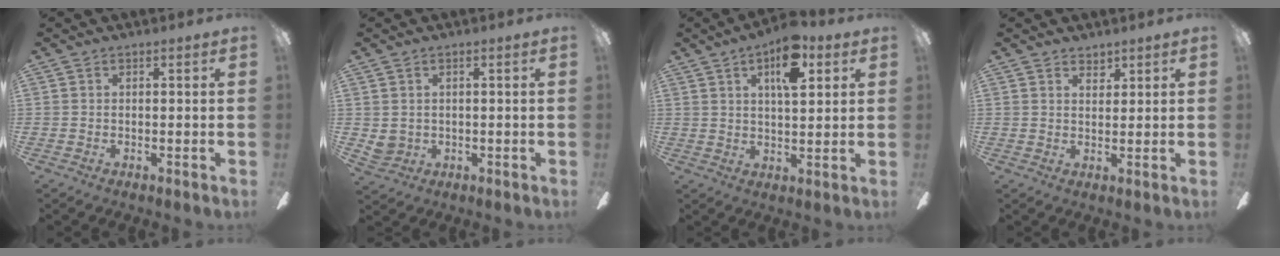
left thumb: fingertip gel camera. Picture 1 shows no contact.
{"total": 2.7, "force": [1.0, 2.4, 0.8], "torque": [-0.018, 0.002, 0.019]}
{"total": 10.7, "force": [5.4, 4.3, 8.1], "torque": [-0.117, -0.011, 0.088]}
{"total": 2.5, "force": [2.2, 1.1, 0.3], "torque": [-0.001, -0.010, 0.041]}